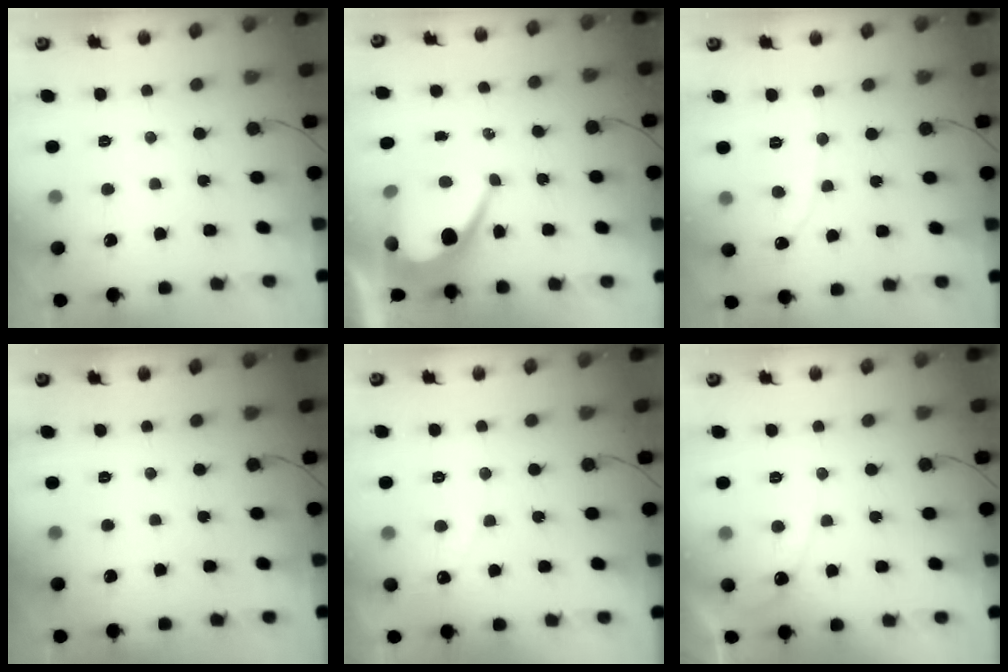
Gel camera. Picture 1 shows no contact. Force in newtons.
{"total": 9.6, "press": 9.5, "slide": 0.8}
{"total": 2.3, "press": 2.3, "slide": 0.2}
{"total": 0.0}
{"total": 3.0, "press": 3.0, "slide": 0.1}
{"total": 6.6, "press": 6.6, "slide": 0.5}